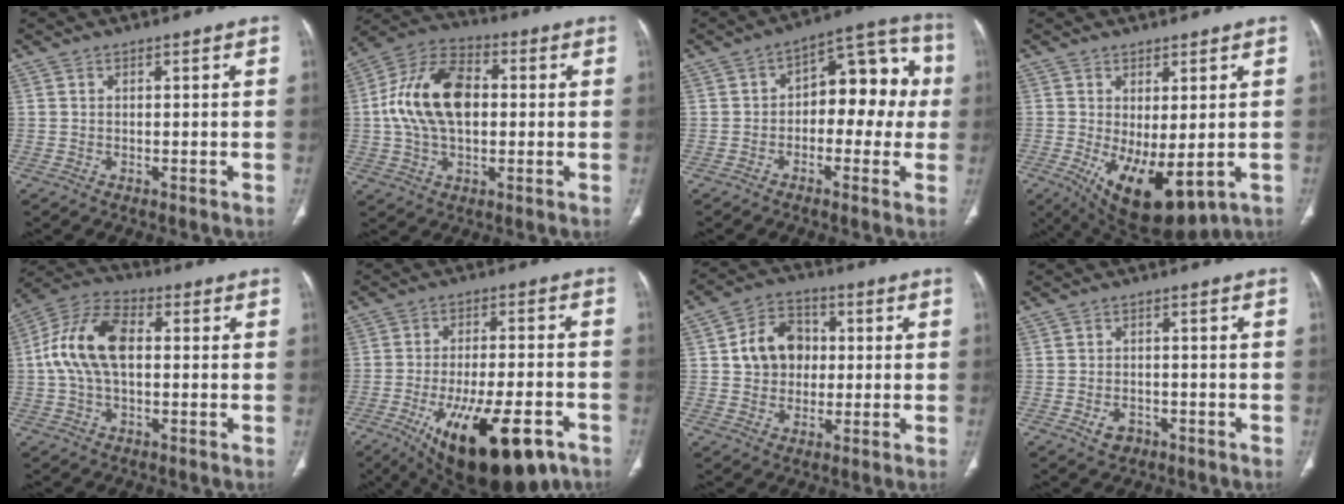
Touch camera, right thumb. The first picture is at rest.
{"total": 16.5, "force": [1.3, 10.1, 13.0], "torque": [-0.234, 0.025, 0.016]}
{"total": 13.6, "force": [0.0, 8.1, 10.9], "torque": [-0.087, 0.051, -0.013]}
{"total": 12.3, "force": [-2.4, 5.3, 10.8], "torque": [-0.172, -0.020, -0.011]}
{"total": 13.7, "force": [1.1, 7.9, 11.1], "torque": [-0.220, 0.031, 0.012]}
{"total": 21.6, "force": [-10.8, 8.4, 16.7], "torque": [-0.241, 0.022, -0.152]}
{"total": 10.6, "force": [1.1, 8.7, 5.9], "torque": [-0.067, 0.011, 0.014]}
{"total": 3.3, "force": [-1.5, 2.4, 1.6], "torque": [-0.020, 0.009, -0.016]}